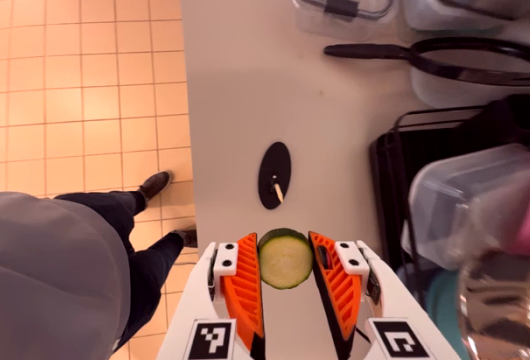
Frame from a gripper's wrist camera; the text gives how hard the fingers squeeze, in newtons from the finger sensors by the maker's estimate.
{"total": 7.6, "left": 7.5, "right": 7.6}